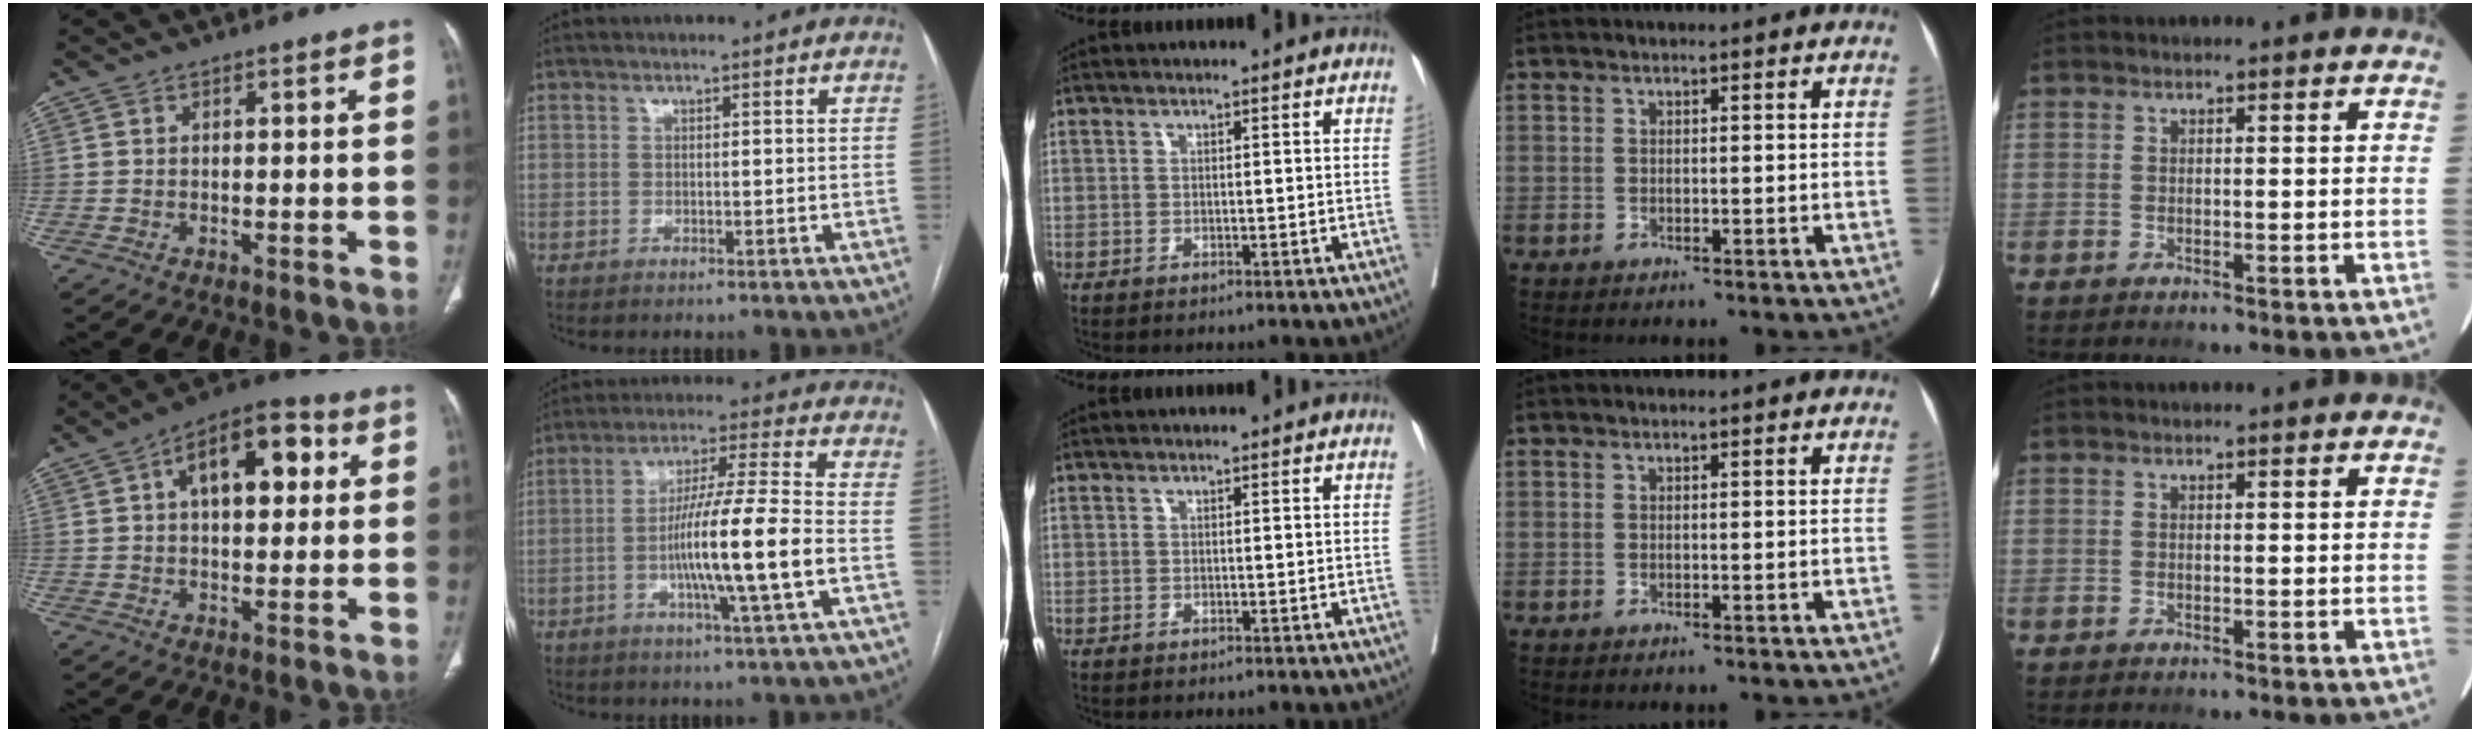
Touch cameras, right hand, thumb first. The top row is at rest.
{"thumb": {"total": 13.5, "force": [3.5, 7.2, 10.8], "torque": [-0.133, 0.022, 0.047]}, "index": {"total": 13.0, "force": [-2.9, -1.0, 12.6], "torque": [-0.227, -0.004, -0.058]}}